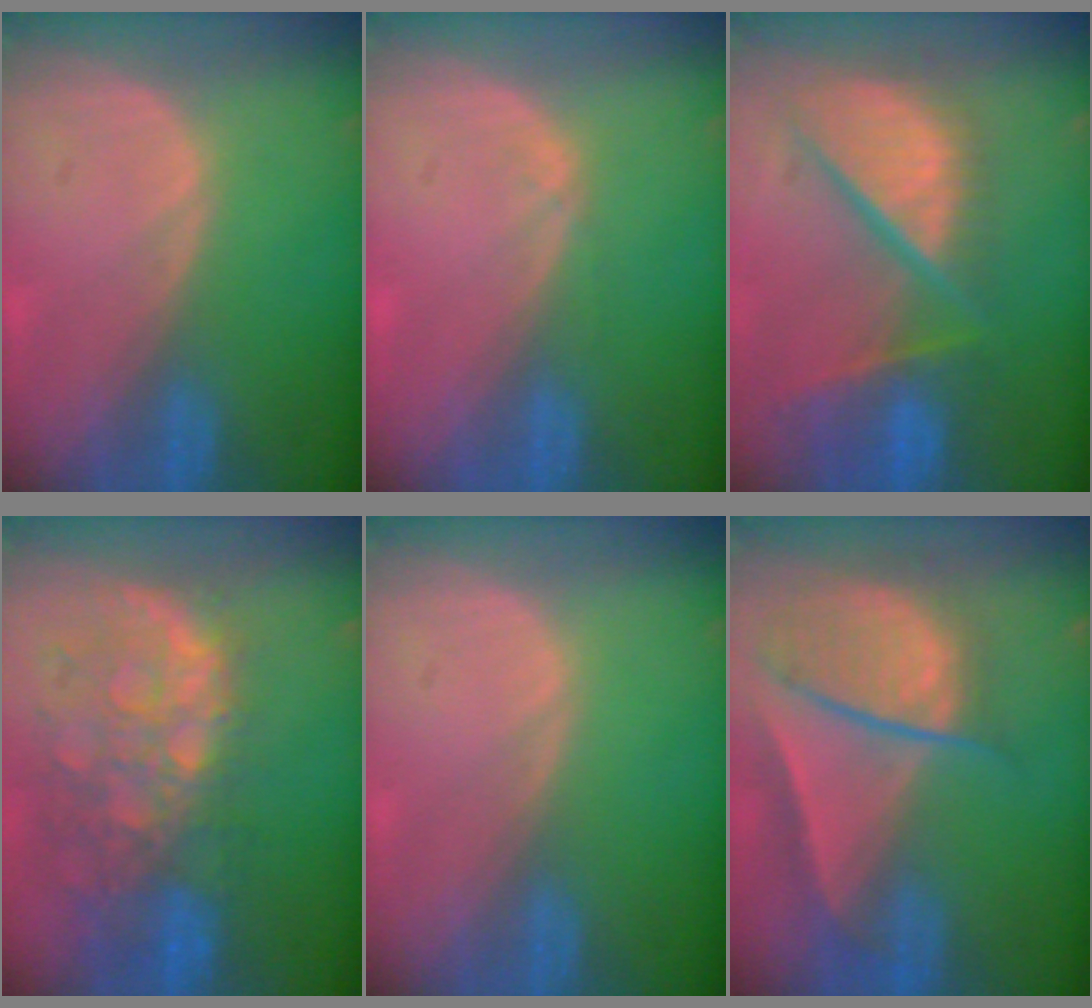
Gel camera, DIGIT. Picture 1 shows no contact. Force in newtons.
{"total": 0.7, "press": 0.6, "slide": 0.2}
{"total": 12.1, "press": 9.9, "slide": 7.0}
{"total": 11.7, "press": 9.9, "slide": 6.3}
{"total": 0.0}
{"total": 9.4, "press": 8.0, "slide": 4.8}